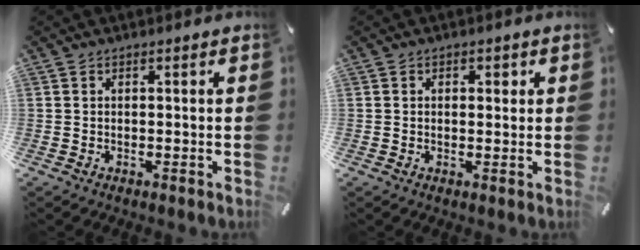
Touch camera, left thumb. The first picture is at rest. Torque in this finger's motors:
{"motor_torque": [0.12, -0.44, -0.10, -0.15, 0.02]}